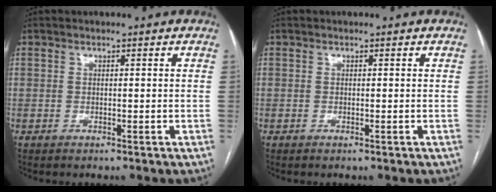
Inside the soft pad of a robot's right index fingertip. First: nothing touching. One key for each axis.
{"total": 0.0}